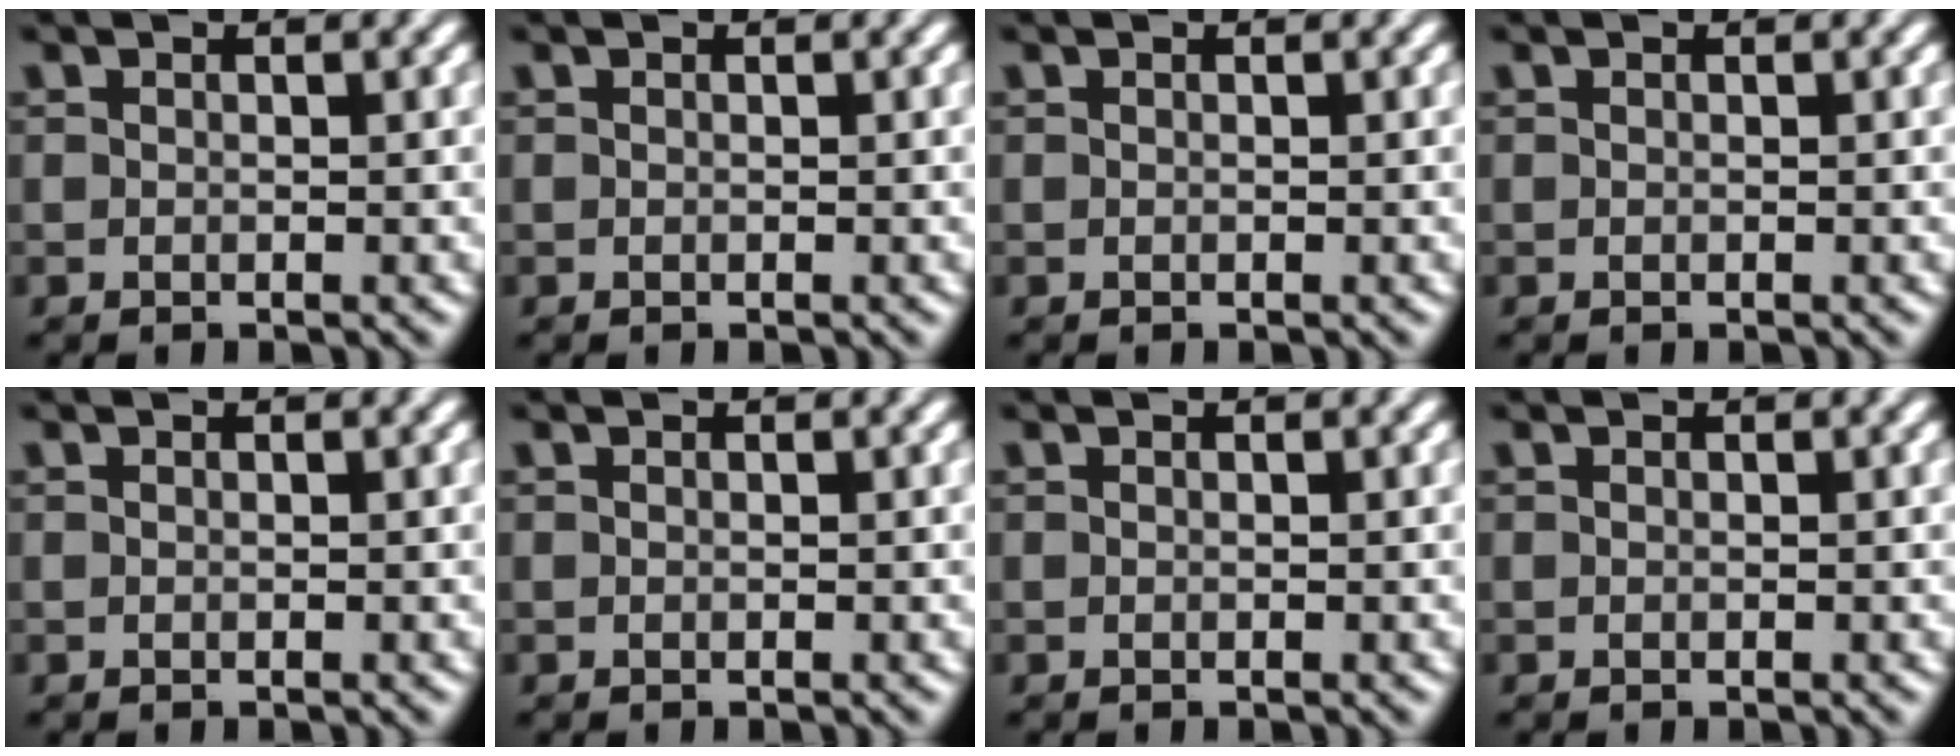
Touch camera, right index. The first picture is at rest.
{"total": 0.0}
{"total": 0.0}
{"total": 0.0}
{"total": 0.0}
{"total": 0.0}
{"total": 0.0}
{"total": 0.0}